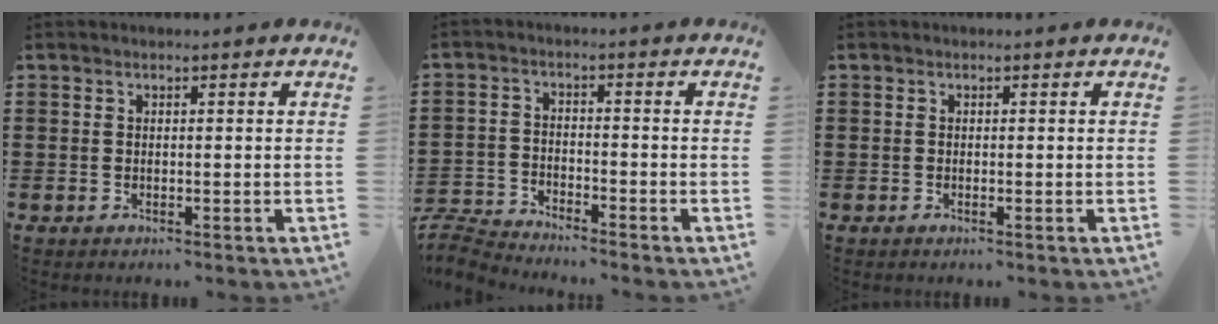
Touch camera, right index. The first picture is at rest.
{"total": 3.9, "force": [-3.9, 0.2, 0.1], "torque": [-0.022, -0.004, -0.087]}
{"total": 0.0}